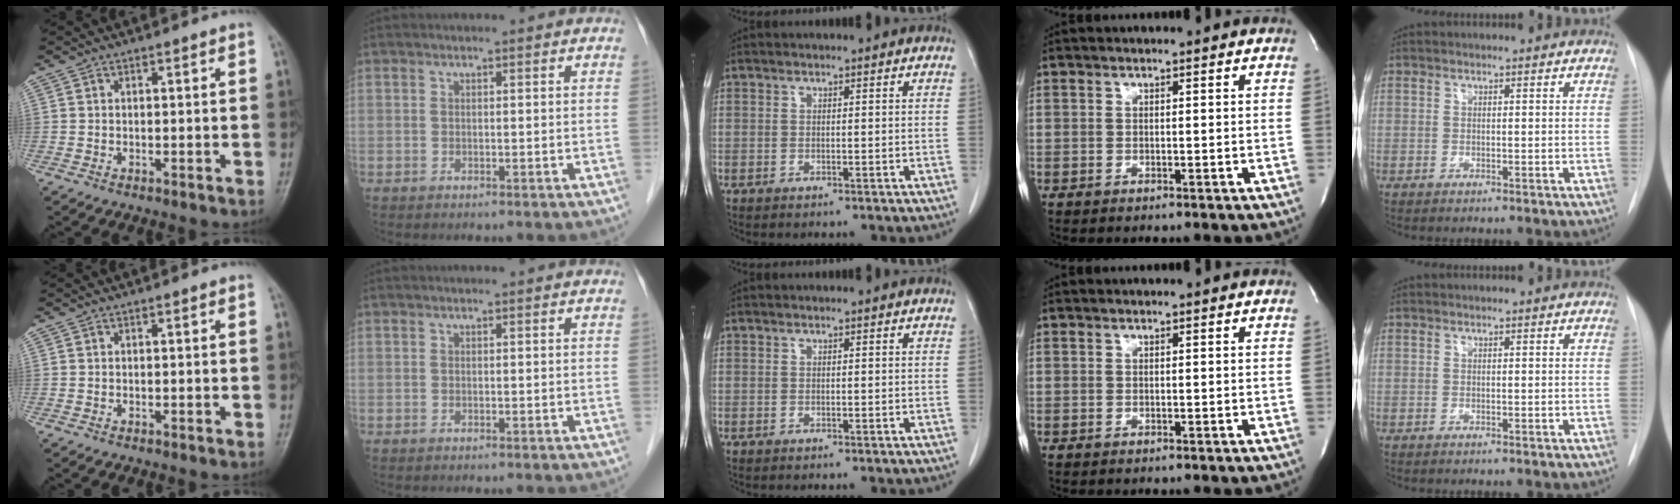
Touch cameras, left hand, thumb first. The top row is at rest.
{}